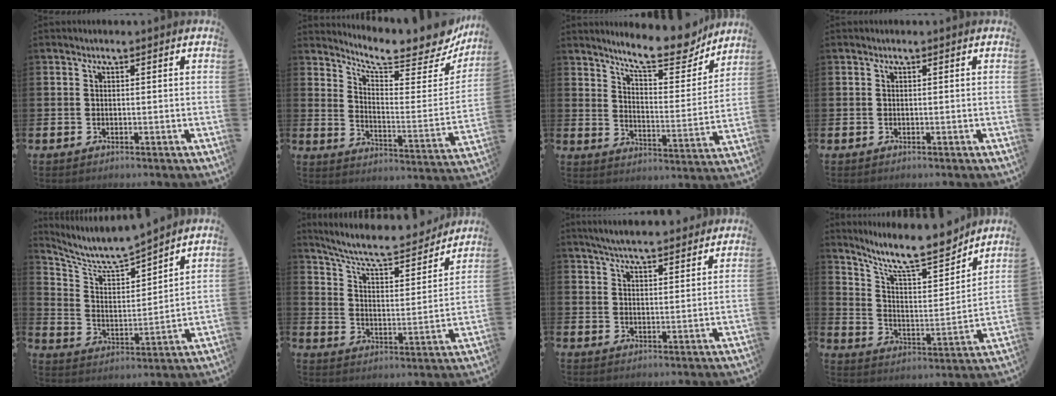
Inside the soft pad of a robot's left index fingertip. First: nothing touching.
{"total": 9.1, "force": [8.6, 1.6, 2.6], "torque": [-0.059, -0.077, 0.147]}
{"total": 11.4, "force": [10.2, 2.4, 4.7], "torque": [-0.085, -0.065, 0.175]}
{"total": 0.0}
{"total": 6.9, "force": [6.6, 0.9, 2.0], "torque": [-0.074, -0.054, 0.109]}
{"total": 8.8, "force": [8.0, 2.0, 3.1], "torque": [-0.089, -0.054, 0.135]}
{"total": 5.5, "force": [5.3, 0.5, 1.0], "torque": [-0.031, -0.026, 0.096]}
{"total": 12.5, "force": [10.8, 2.9, 5.7], "torque": [-0.127, -0.072, 0.185]}